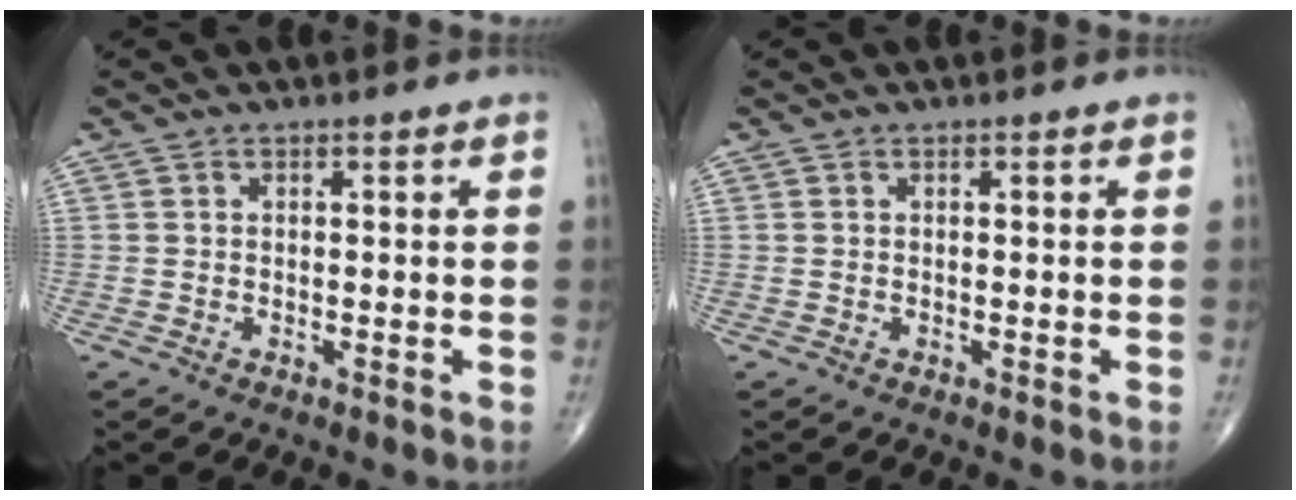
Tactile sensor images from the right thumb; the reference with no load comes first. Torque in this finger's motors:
{"motor_torque": [0.00, 0.00, 0.03, 0.05, 0.04]}